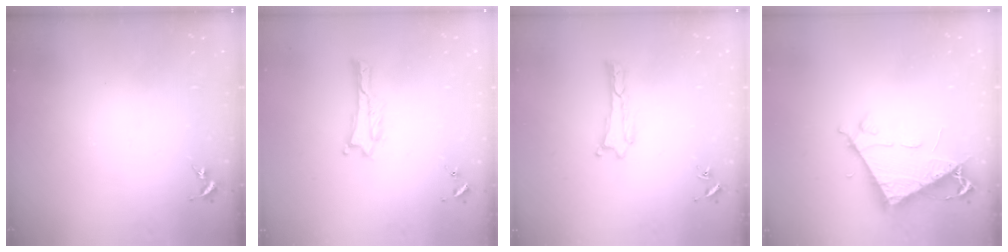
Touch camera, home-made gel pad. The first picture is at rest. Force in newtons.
{"total": 1.0, "press": 1.0, "slide": 0.1}
{"total": 0.0}
{"total": 7.5, "press": 7.5, "slide": 0.7}